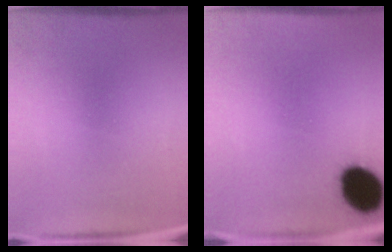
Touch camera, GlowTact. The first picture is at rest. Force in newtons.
{"total": 12.0}